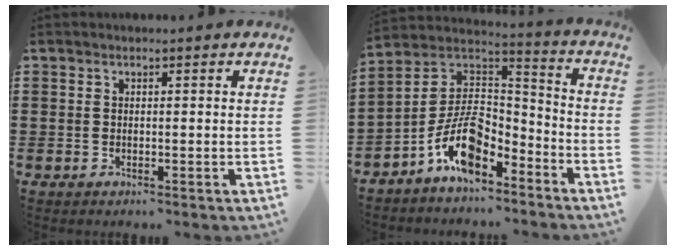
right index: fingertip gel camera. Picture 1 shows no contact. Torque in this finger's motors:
{"motor_torque": [2.14, 0.00, 1.06, 0.21]}